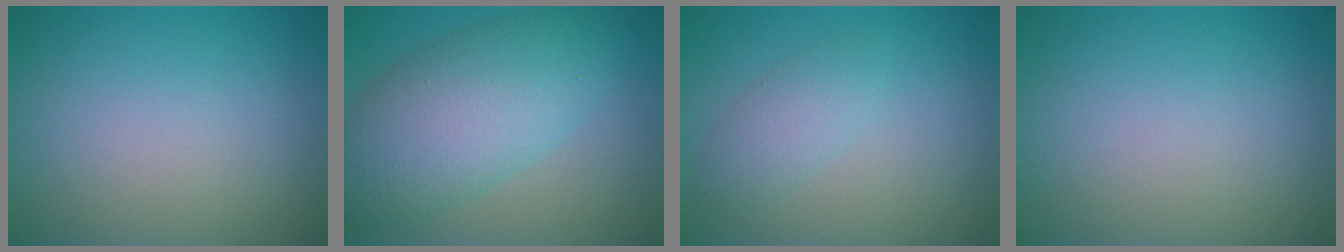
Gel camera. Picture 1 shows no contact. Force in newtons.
{"total": 8.4, "press": 8.4, "slide": 0.2}
{"total": 2.1, "press": 2.1, "slide": 0.1}
{"total": 0.0}